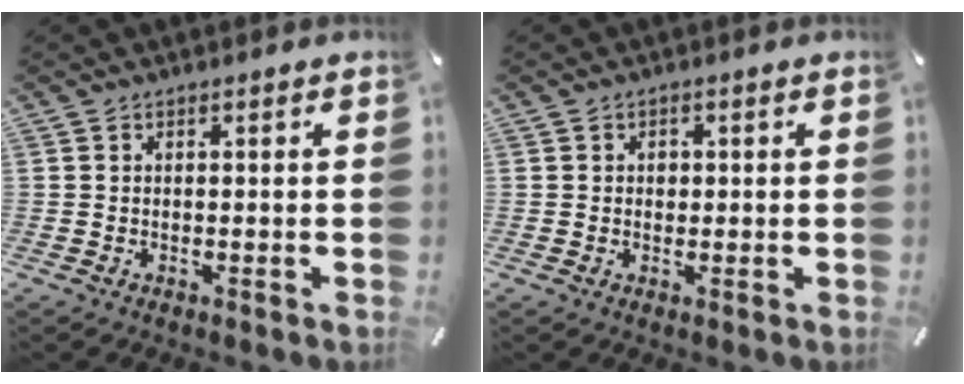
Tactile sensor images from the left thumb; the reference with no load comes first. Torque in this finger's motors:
{"motor_torque": [0.16, 0.32, 0.10, -0.12, 0.00]}